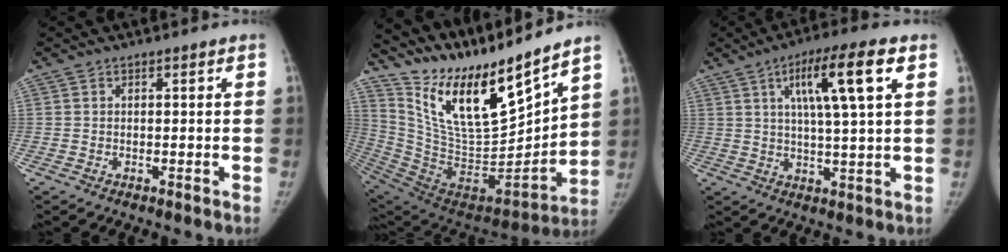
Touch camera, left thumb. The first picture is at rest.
{"total": 23.2, "force": [18.2, 5.0, 13.4], "torque": [-0.188, -0.113, 0.338]}
{"total": 12.9, "force": [5.0, 2.0, 11.7], "torque": [-0.196, -0.004, 0.080]}